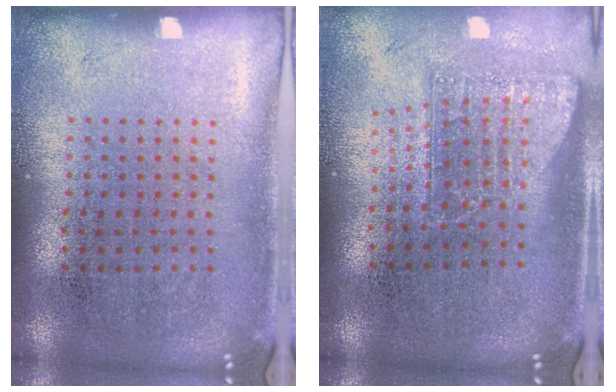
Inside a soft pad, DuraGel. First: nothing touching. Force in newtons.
{"total": 1.7, "press": 1.2, "slide": 1.1}